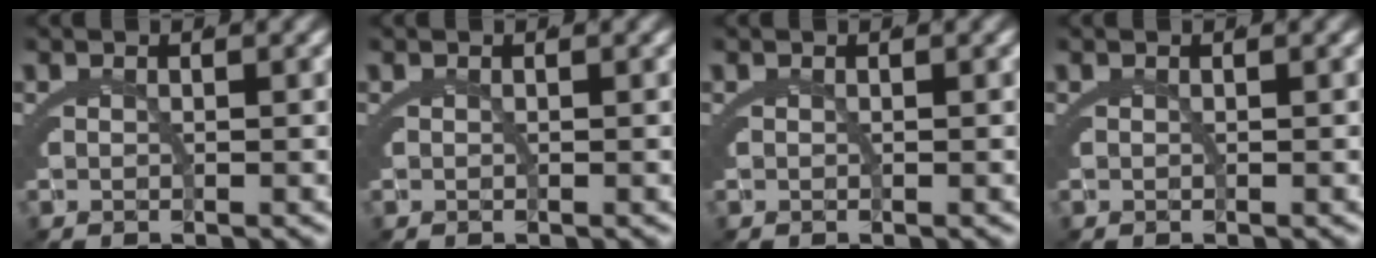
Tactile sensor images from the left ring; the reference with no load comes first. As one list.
[{"total": 0.0}, {"total": 0.0}, {"total": 0.0}]